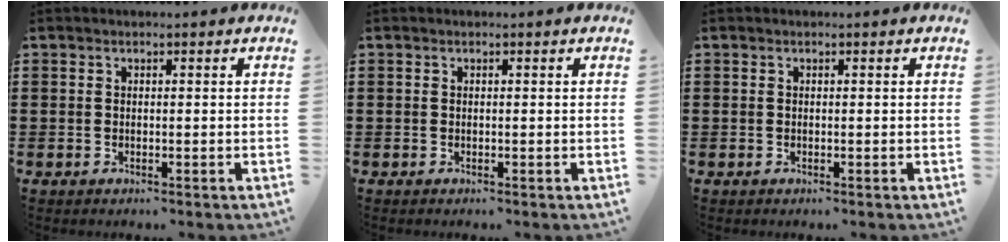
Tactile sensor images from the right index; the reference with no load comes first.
{"total": 0.0}
{"total": 0.0}